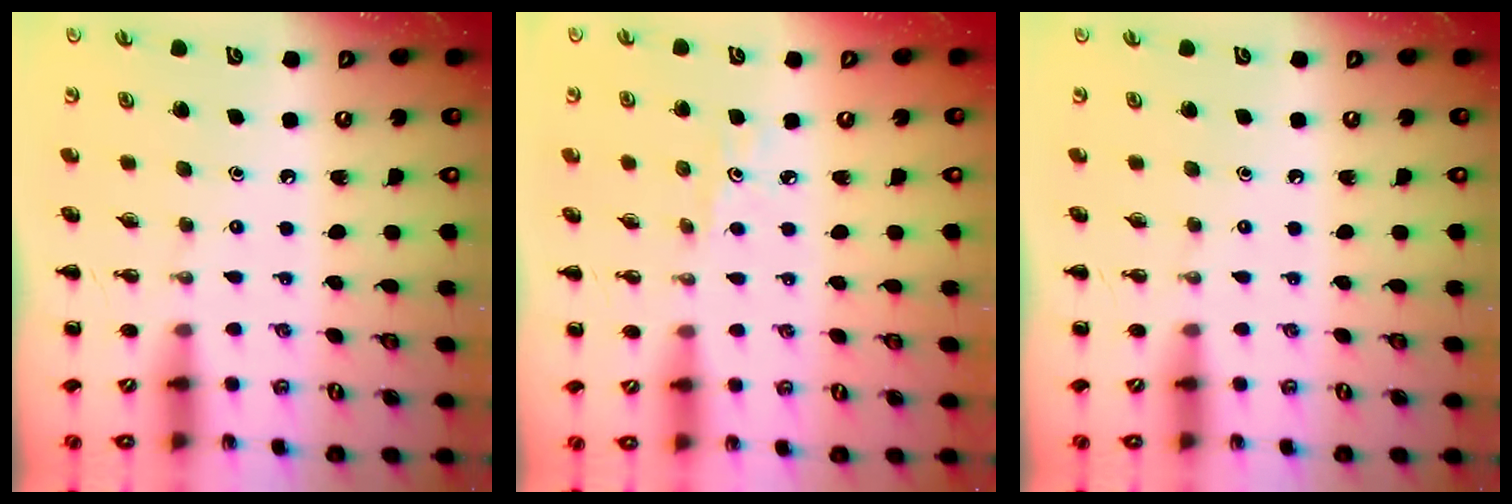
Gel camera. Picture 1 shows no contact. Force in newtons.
{"total": 3.2, "press": 3.0, "slide": 1.1}
{"total": 0.0}